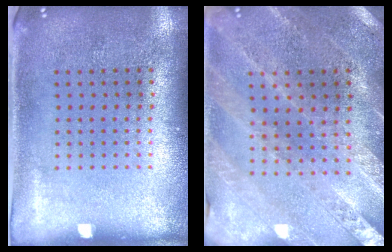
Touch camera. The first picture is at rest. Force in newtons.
{"total": 1.0, "press": 1.0, "slide": 0.3}